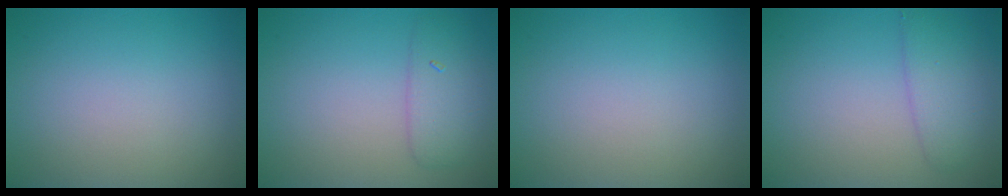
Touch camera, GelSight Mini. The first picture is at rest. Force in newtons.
{"total": 3.0, "press": 3.0, "slide": 0.2}
{"total": 0.0}
{"total": 2.9, "press": 2.9, "slide": 0.1}